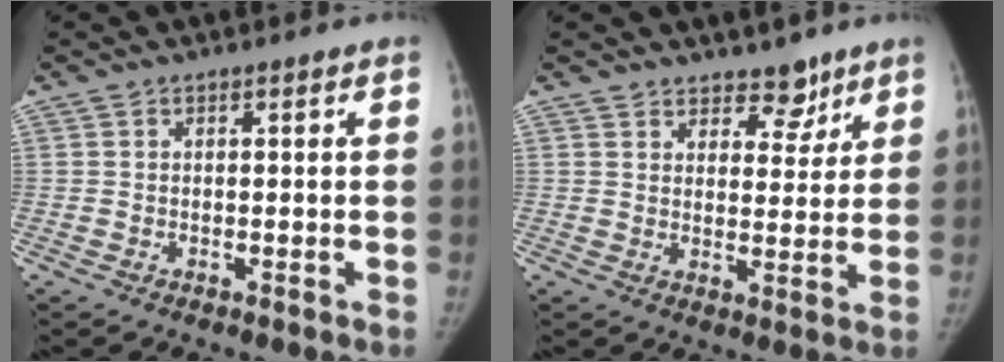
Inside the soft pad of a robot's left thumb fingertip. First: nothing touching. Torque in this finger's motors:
{"motor_torque": [-0.27, 0.01, -0.54, 0.14, -0.12]}